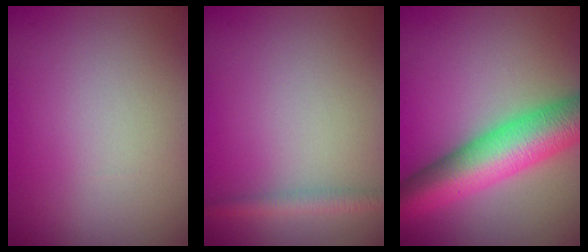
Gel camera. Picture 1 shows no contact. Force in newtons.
{"total": 1.6, "press": 1.6, "slide": 0.1}
{"total": 9.1, "press": 9.1, "slide": 0.3}